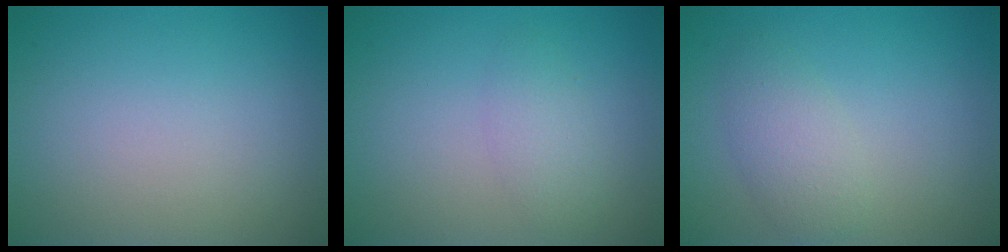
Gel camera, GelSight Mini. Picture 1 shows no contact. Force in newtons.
{"total": 1.8, "press": 1.8, "slide": 0.1}
{"total": 2.5, "press": 2.5, "slide": 0.0}